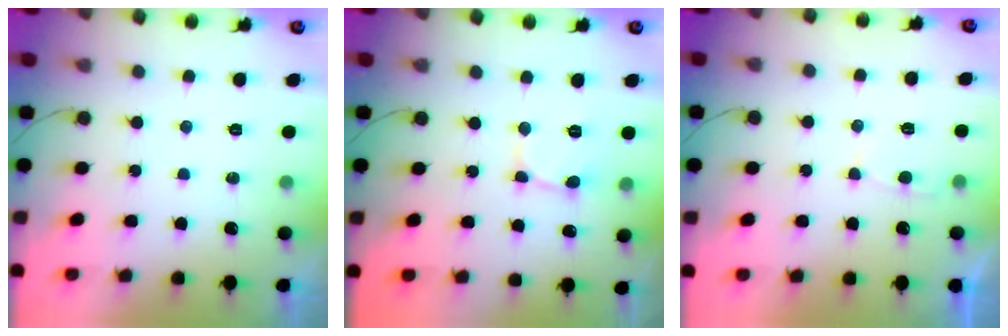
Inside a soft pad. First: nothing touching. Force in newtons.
{"total": 2.3, "press": 2.3, "slide": 0.1}
{"total": 3.0, "press": 2.9, "slide": 0.5}